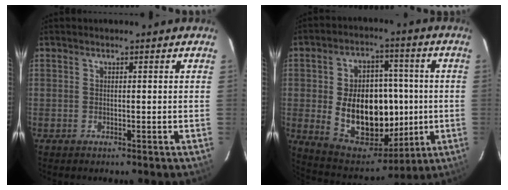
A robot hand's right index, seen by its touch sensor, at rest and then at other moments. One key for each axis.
{"total": 19.2, "fx": -1.3, "fy": 13.2, "fz": 13.9, "tx": -0.263, "ty": 0.013, "tz": 0.009}